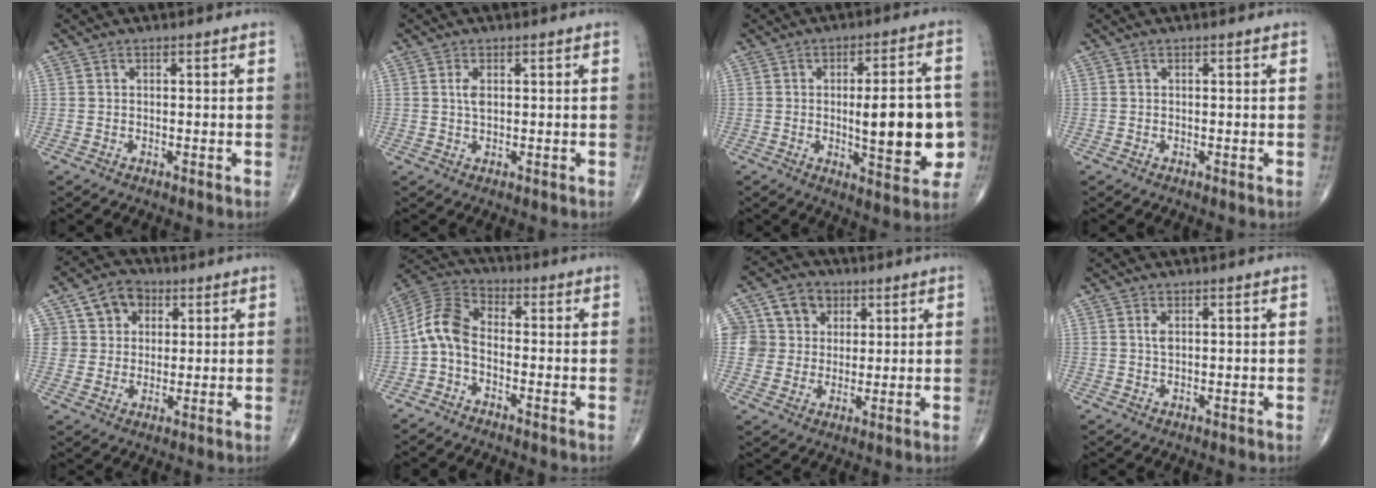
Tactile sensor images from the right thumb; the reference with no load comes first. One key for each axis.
{"total": 2.1, "fx": 0.5, "fy": 1.1, "fz": 1.7, "tx": -0.033, "ty": -0.002, "tz": 0.011}
{"total": 16.3, "fx": -1.6, "fy": 5.2, "fz": 15.4, "tx": -0.189, "ty": 0.009, "tz": -0.016}
{"total": 0.0}
{"total": 8.2, "fx": 3.2, "fy": 7.0, "fz": 2.9, "tx": -0.010, "ty": -0.004, "tz": 0.051}
{"total": 7.8, "fx": -1.8, "fy": 4.6, "fz": 6.0, "tx": -0.119, "ty": 0.030, "tz": -0.053}
{"total": 10.5, "fx": 3.5, "fy": 9.4, "fz": 3.3, "tx": -0.029, "ty": 0.010, "tz": 0.058}
{"total": 1.4, "fx": 0.5, "fy": 0.7, "fz": 1.1, "tx": -0.021, "ty": 0.001, "tz": 0.012}